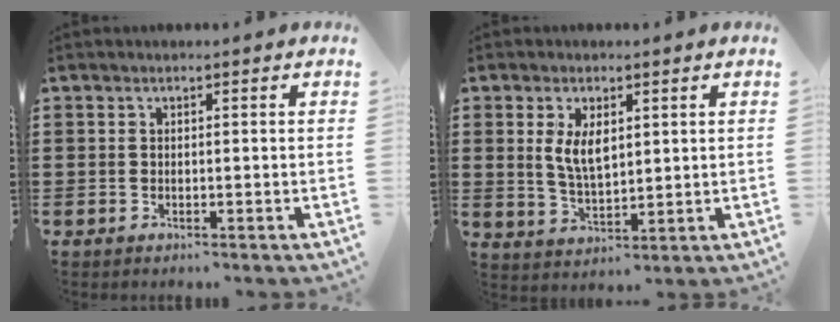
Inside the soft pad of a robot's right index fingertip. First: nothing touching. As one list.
[{"total": 5.2, "force": [1.4, 2.6, 4.3], "torque": [-0.083, 0.003, 0.022]}]